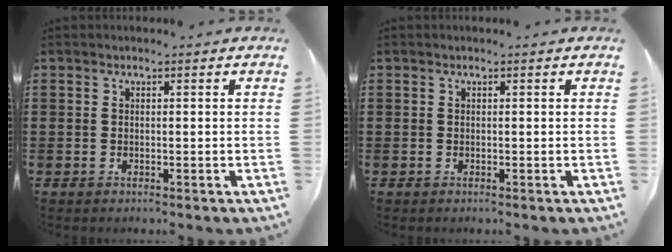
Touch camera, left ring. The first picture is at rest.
{"total": 0.0}